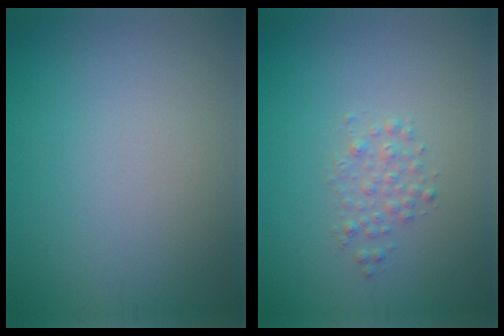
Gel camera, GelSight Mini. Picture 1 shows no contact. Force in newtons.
{"total": 1.4, "press": 1.4, "slide": 0.0}